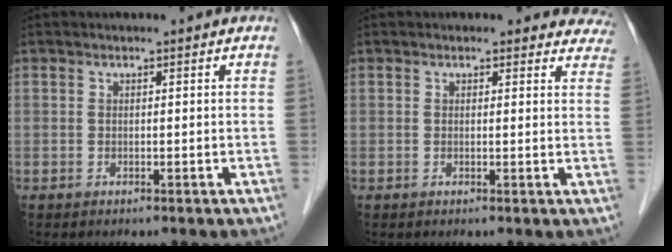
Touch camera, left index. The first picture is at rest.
{"total": 6.1, "force": [5.5, 2.4, 0.2], "torque": [0.040, -0.012, 0.025]}